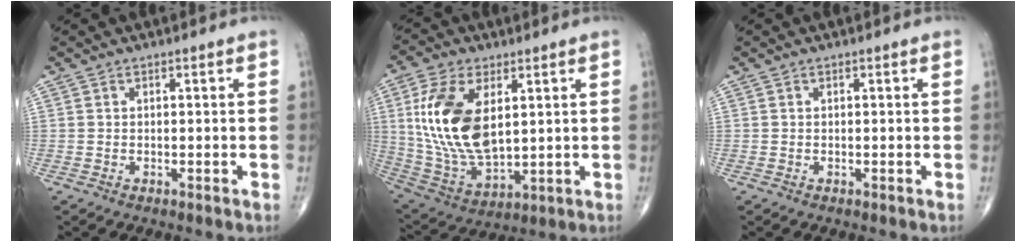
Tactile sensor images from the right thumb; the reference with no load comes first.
{"total": 18.1, "force": [3.9, 9.7, 14.8], "torque": [-0.290, -0.020, 0.084]}
{"total": 0.0}